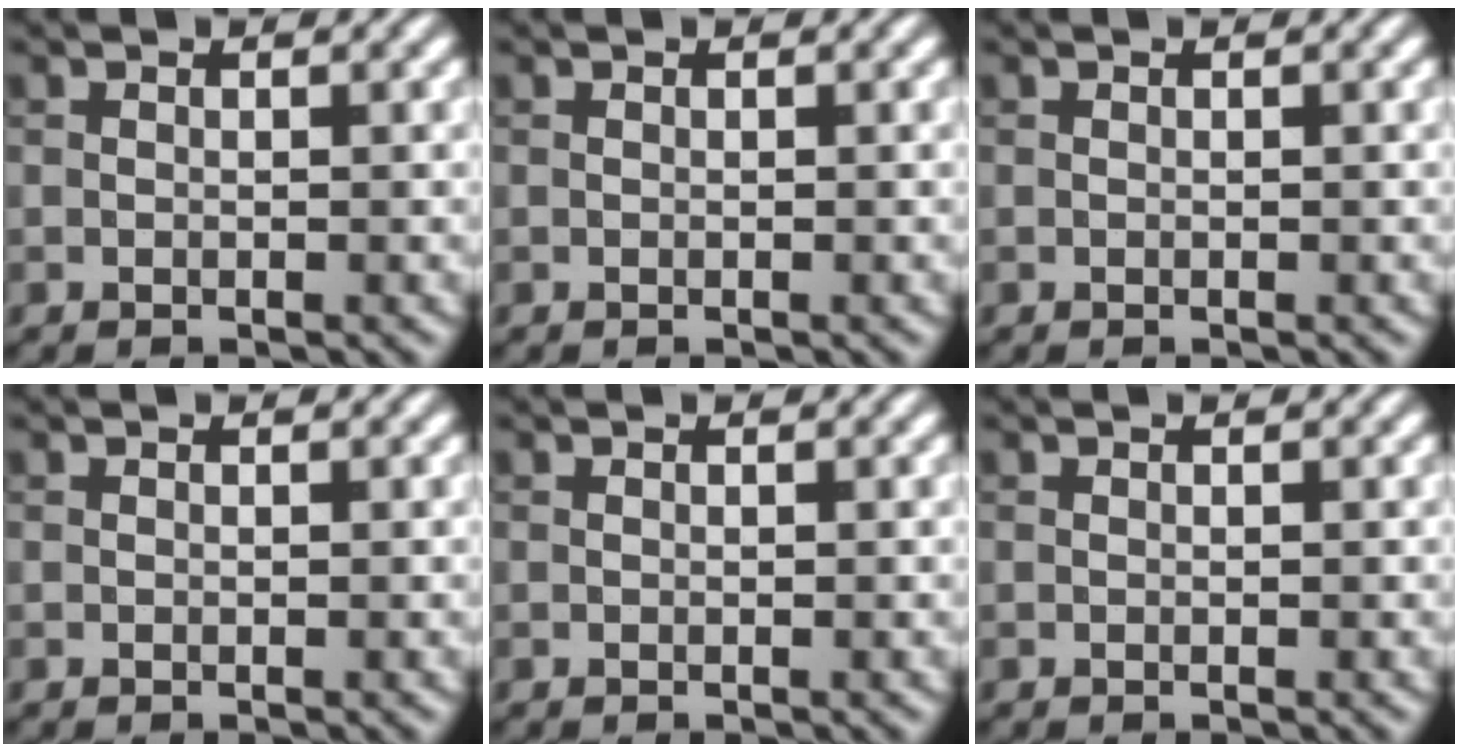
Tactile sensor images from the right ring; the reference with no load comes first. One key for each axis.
{"total": 0.0}
{"total": 0.0}
{"total": 0.0}
{"total": 0.0}
{"total": 0.0}